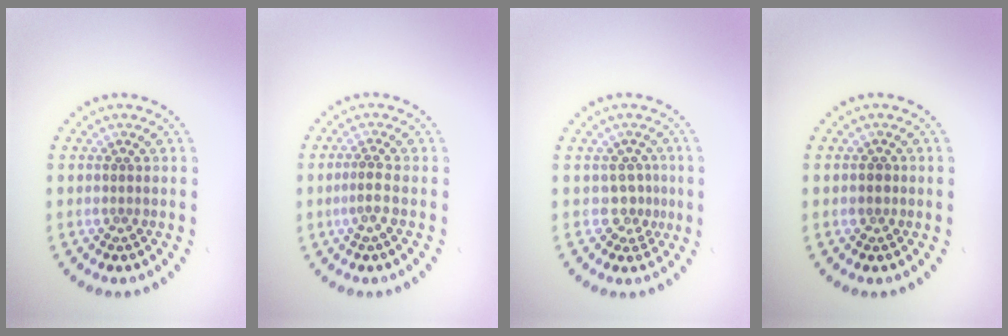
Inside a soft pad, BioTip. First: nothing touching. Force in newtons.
{"total": 1.5, "press": 1.2, "slide": 1.0}
{"total": 2.1, "press": 1.4, "slide": 1.6}
{"total": 0.9, "press": 0.8, "slide": 0.3}